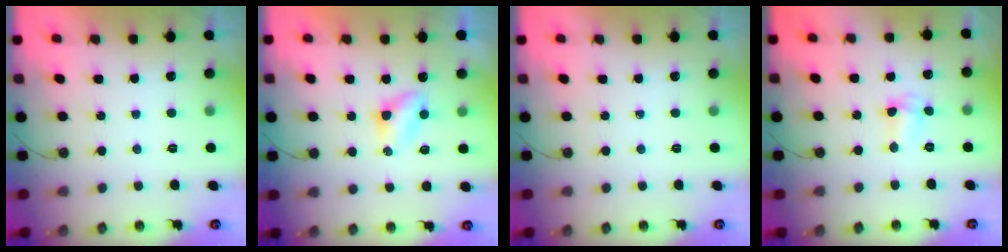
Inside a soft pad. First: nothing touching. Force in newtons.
{"total": 3.7, "press": 3.7, "slide": 0.5}
{"total": 0.0}
{"total": 2.9, "press": 2.9, "slide": 0.3}